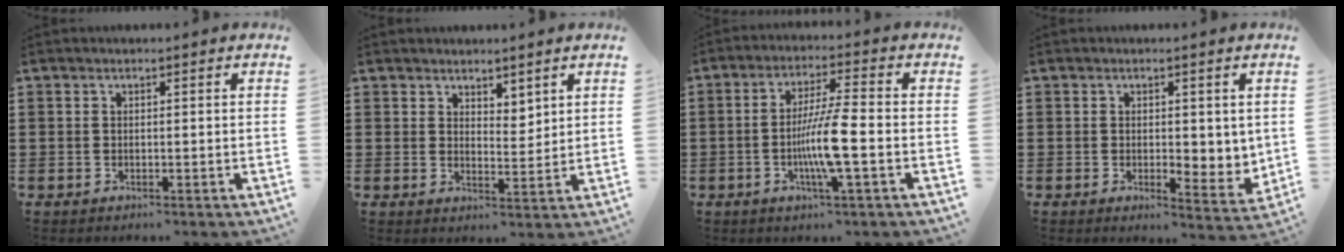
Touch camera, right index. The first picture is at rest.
{"total": 3.2, "force": [2.9, 1.3, 0.1], "torque": [-0.011, 0.002, 0.057]}
{"total": 8.1, "force": [-2.1, 0.4, 7.8], "torque": [-0.151, -0.013, -0.046]}
{"total": 2.8, "force": [0.8, 1.9, 2.0], "torque": [-0.026, 0.003, 0.011]}